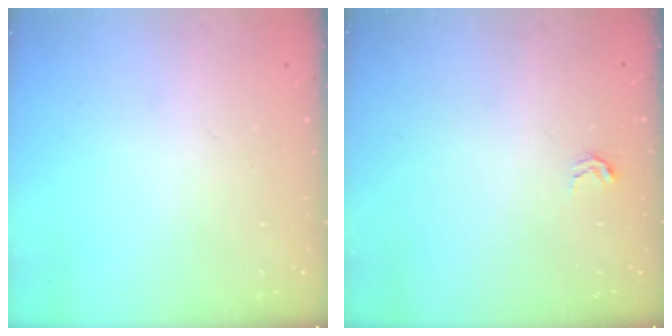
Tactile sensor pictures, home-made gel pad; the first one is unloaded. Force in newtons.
{"total": 2.7, "press": 2.7, "slide": 0.4}